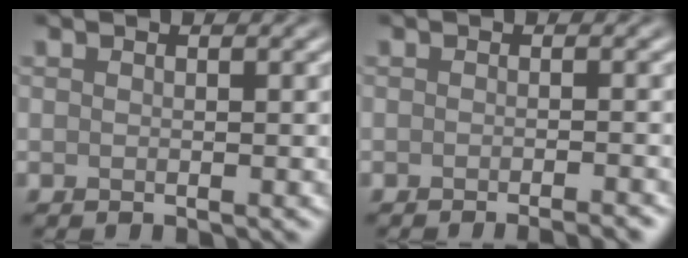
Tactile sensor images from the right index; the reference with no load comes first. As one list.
[{"total": 2.8, "force": [-2.1, 0.6, 1.9], "torque": [-0.010, 0.005, -0.030]}]